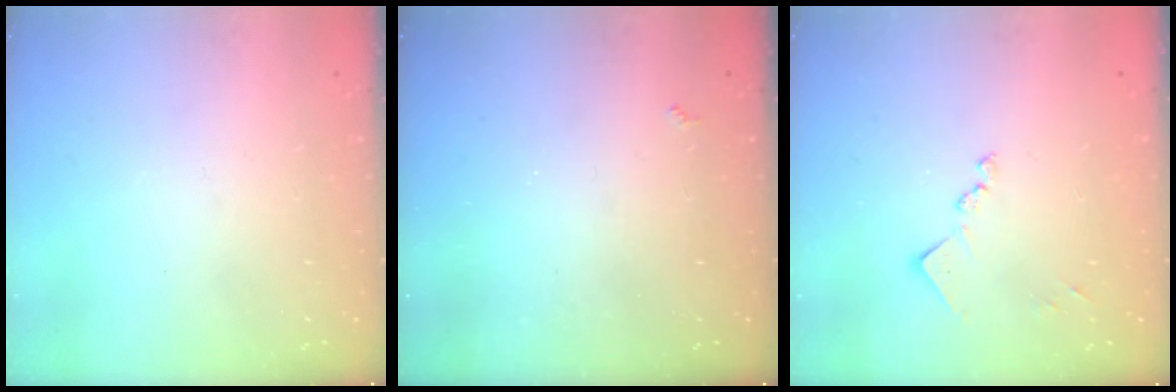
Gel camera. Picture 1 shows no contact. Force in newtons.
{"total": 2.0, "press": 1.9, "slide": 0.5}
{"total": 10.2, "press": 10.2, "slide": 0.5}